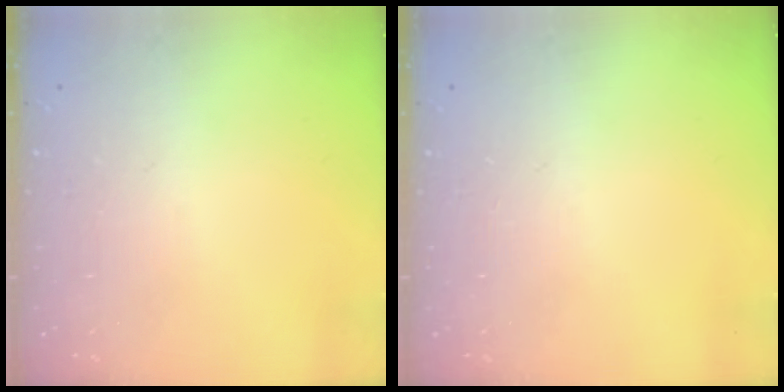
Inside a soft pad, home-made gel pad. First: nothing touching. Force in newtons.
{"total": 0.0}